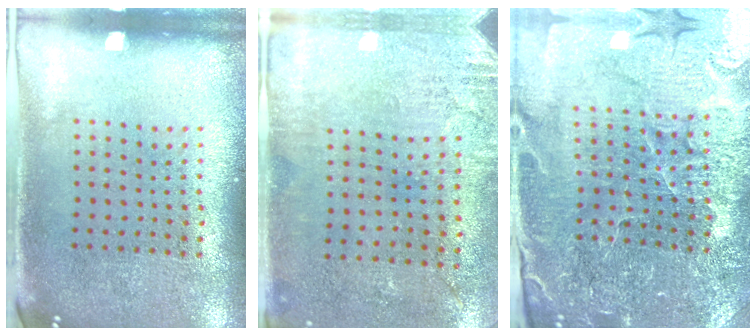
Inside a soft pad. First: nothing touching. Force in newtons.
{"total": 2.8, "press": 2.3, "slide": 1.6}
{"total": 3.9, "press": 3.8, "slide": 0.6}